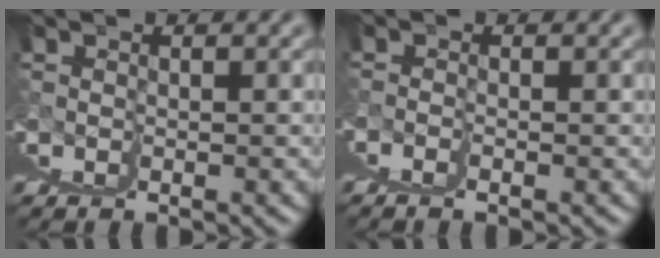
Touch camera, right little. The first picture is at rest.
{"total": 0.7, "force": [0.1, -0.7, 0.2], "torque": [0.003, 0.014, 0.000]}